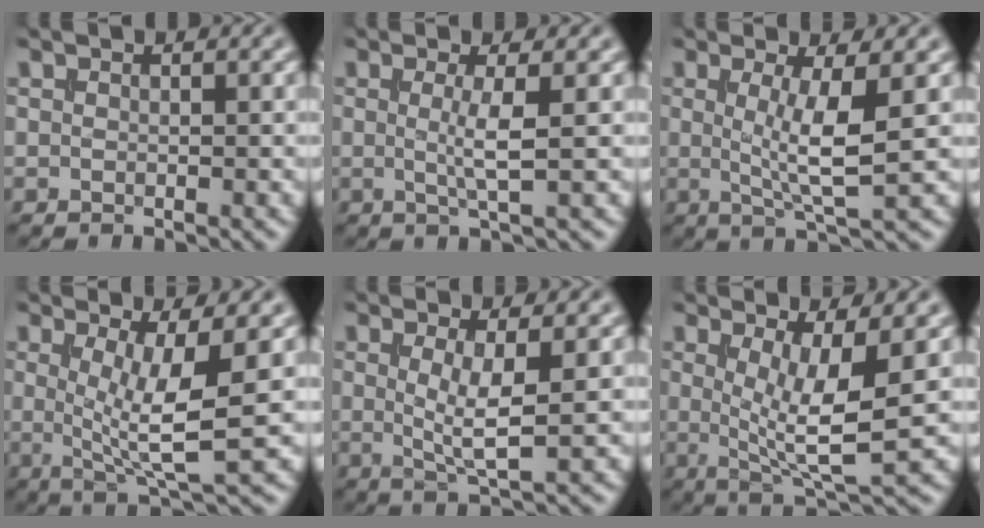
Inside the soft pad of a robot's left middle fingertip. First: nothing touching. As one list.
[{"total": 2.6, "force": [0.2, 0.4, 2.6], "torque": [-0.047, -0.004, -0.002]}, {"total": 4.8, "force": [0.4, 0.9, 4.7], "torque": [-0.082, -0.010, 0.009]}, {"total": 6.1, "force": [0.4, 1.4, 5.9], "torque": [-0.101, -0.010, 0.008]}, {"total": 3.4, "force": [0.4, 0.6, 3.3], "torque": [-0.065, -0.011, 0.008]}, {"total": 6.3, "force": [0.4, 1.6, 6.1], "torque": [-0.103, -0.015, 0.011]}]